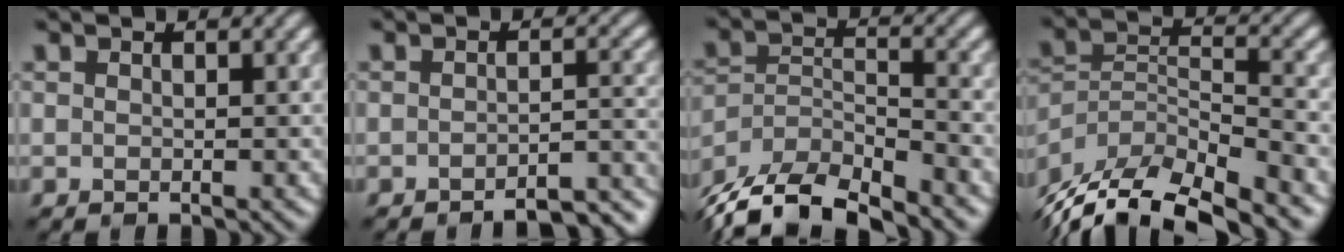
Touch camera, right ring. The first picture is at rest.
{"total": 4.8, "force": [-4.1, 1.0, 2.3], "torque": [-0.020, 0.007, -0.049]}
{"total": 9.1, "force": [-8.2, 2.3, 3.3], "torque": [-0.063, -0.006, -0.147]}
{"total": 11.2, "force": [-9.6, 3.3, 4.8], "torque": [-0.089, -0.004, -0.161]}